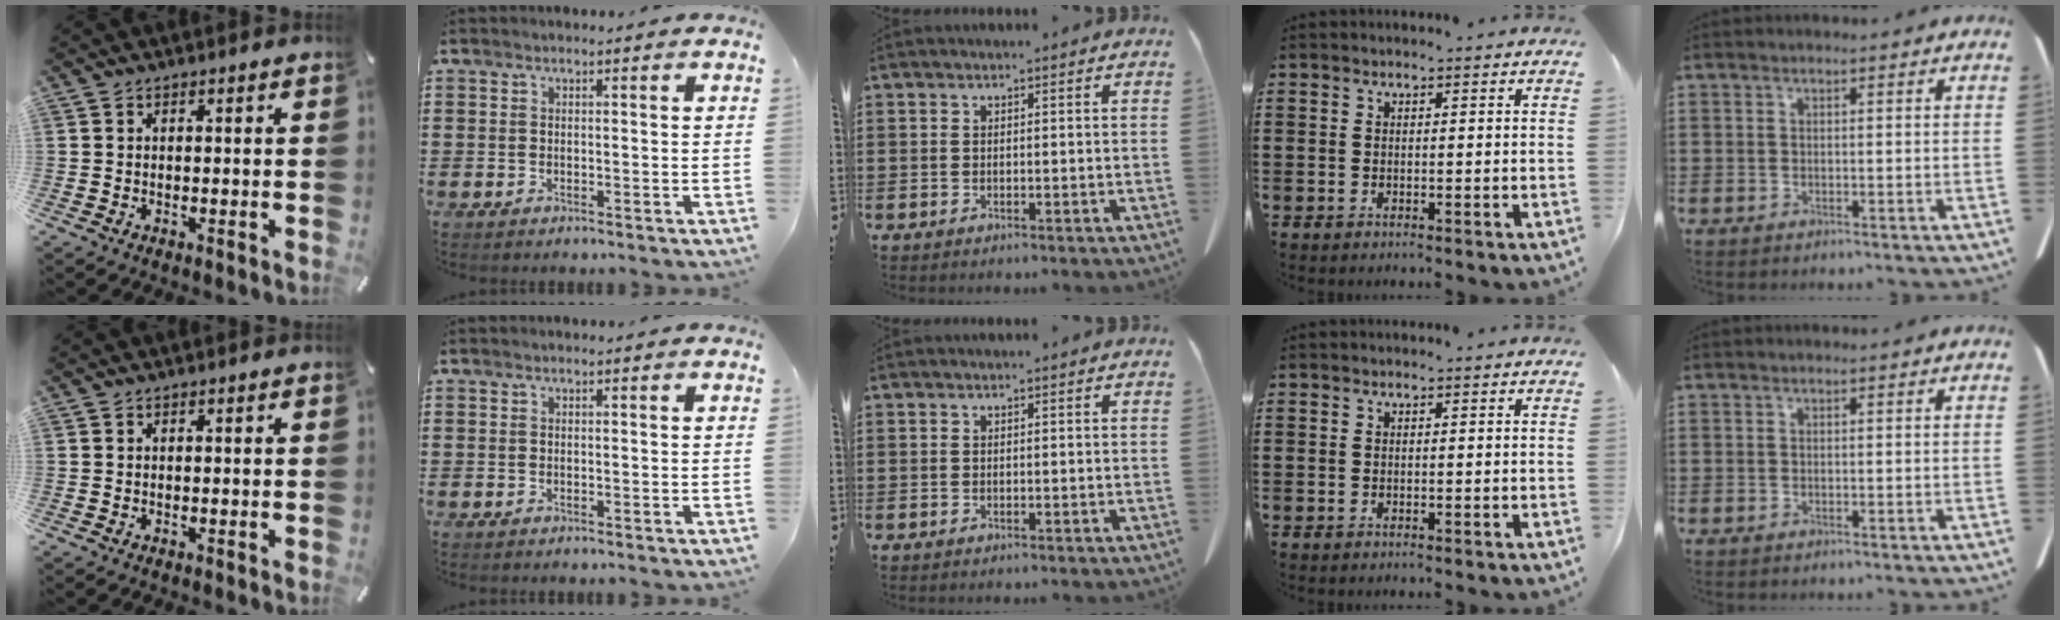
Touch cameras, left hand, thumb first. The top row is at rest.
{}